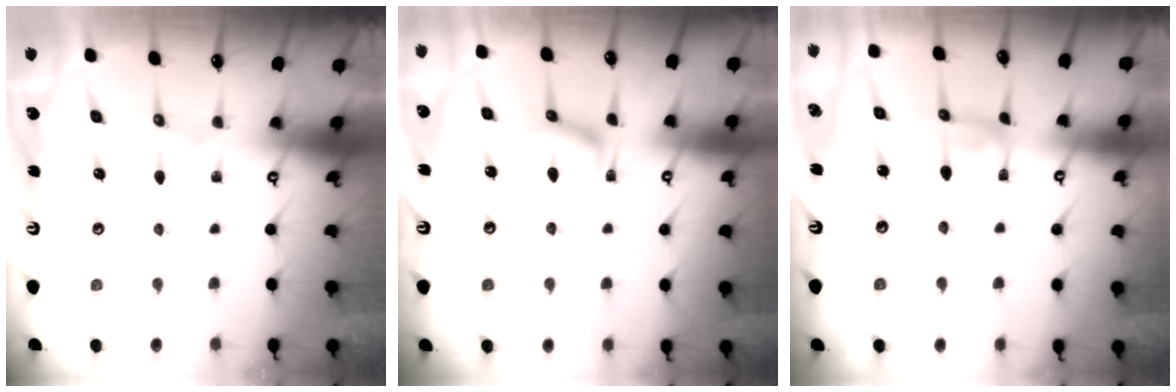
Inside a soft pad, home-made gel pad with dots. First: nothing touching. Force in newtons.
{"total": 1.3, "press": 1.2, "slide": 0.5}
{"total": 2.2, "press": 2.2, "slide": 0.1}